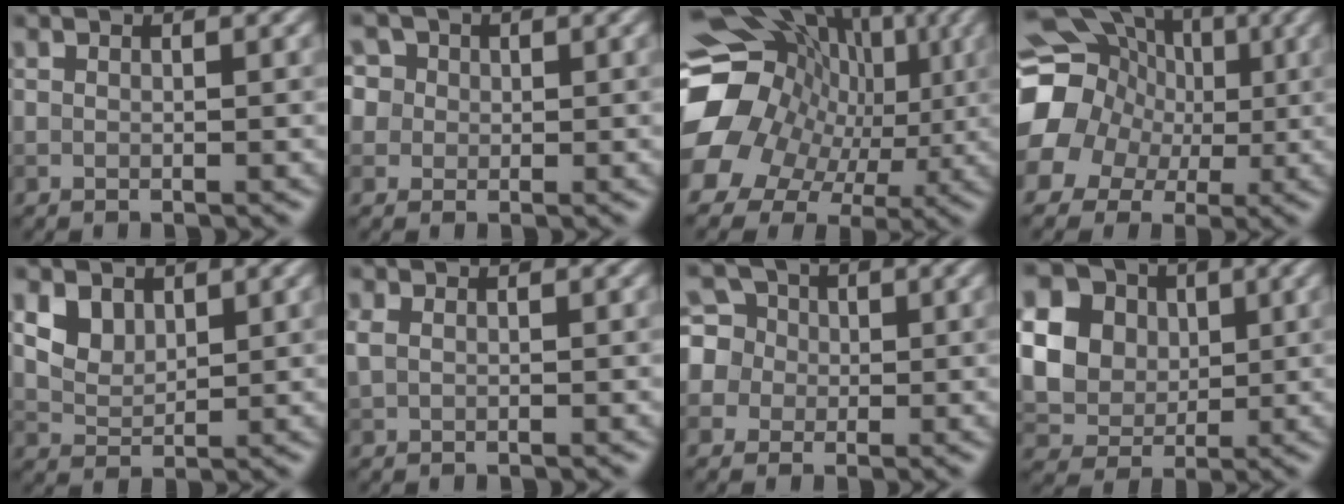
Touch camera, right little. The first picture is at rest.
{"total": 5.0, "force": [2.1, 4.1, 2.1], "torque": [-0.033, 0.025, 0.010]}
{"total": 17.5, "force": [0.3, 14.7, 9.5], "torque": [-0.183, 0.004, -0.011]}
{"total": 15.6, "force": [2.0, 14.2, 6.1], "torque": [-0.156, 0.034, -0.001]}
{"total": 3.8, "force": [2.2, 2.4, 1.9], "torque": [-0.047, -0.004, 0.051]}
{"total": 0.7, "force": [0.1, 0.4, 0.5], "torque": [-0.012, 0.001, 0.002]}
{"total": 6.5, "force": [1.0, 6.2, 2.0], "torque": [-0.050, 0.049, -0.006]}
{"total": 14.8, "force": [4.2, 12.8, 6.2], "torque": [-0.176, 0.013, 0.070]}